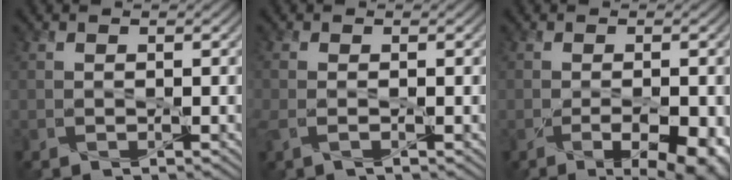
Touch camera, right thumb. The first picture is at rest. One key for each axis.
{"total": 1.9, "fx": -0.6, "fy": 0.6, "fz": 1.7, "tx": -0.046, "ty": -0.008, "tz": -0.015}
{"total": 6.3, "fx": -2.4, "fy": 2.3, "fz": 5.4, "tx": -0.082, "ty": -0.020, "tz": -0.020}